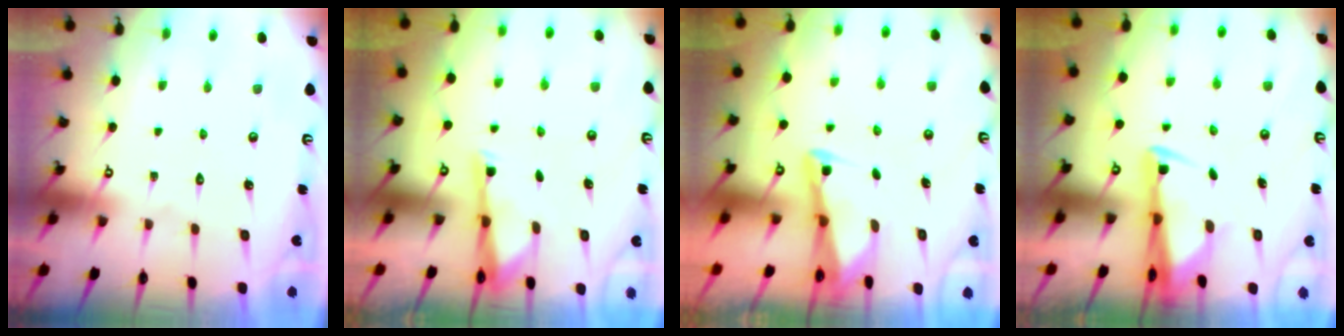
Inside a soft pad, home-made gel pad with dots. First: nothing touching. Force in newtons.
{"total": 3.9, "press": 3.7, "slide": 1.1}
{"total": 3.0, "press": 2.9, "slide": 0.6}
{"total": 2.9, "press": 2.8, "slide": 0.9}